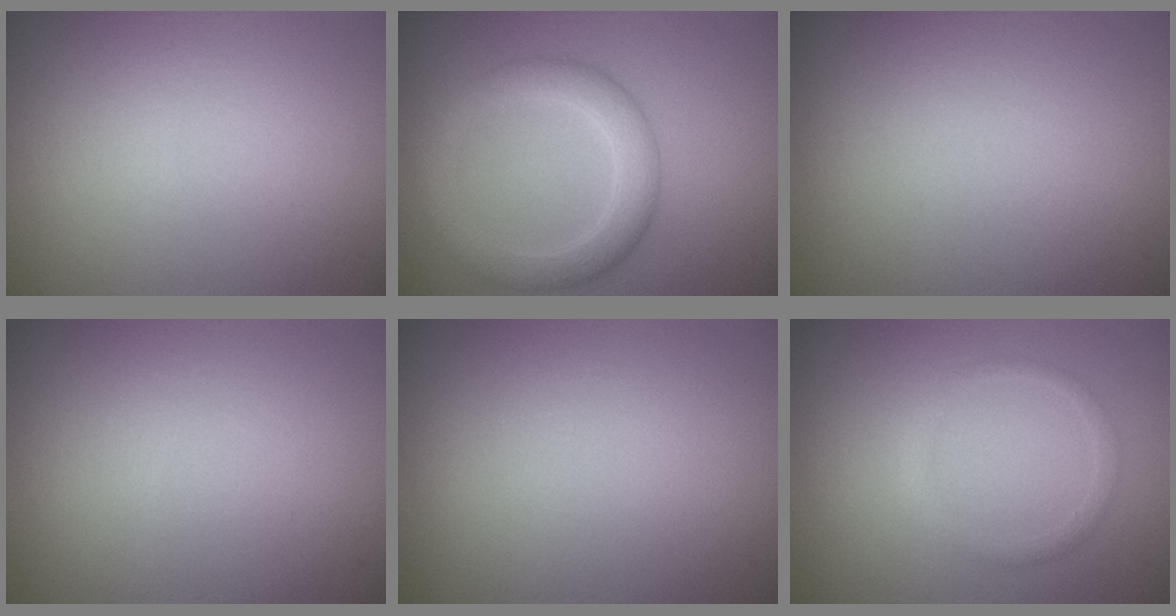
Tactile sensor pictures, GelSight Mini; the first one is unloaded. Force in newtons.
{"total": 3.9, "press": 3.9, "slide": 0.1}
{"total": 0.0}
{"total": 0.0}
{"total": 0.0}
{"total": 1.3, "press": 1.3, "slide": 0.1}